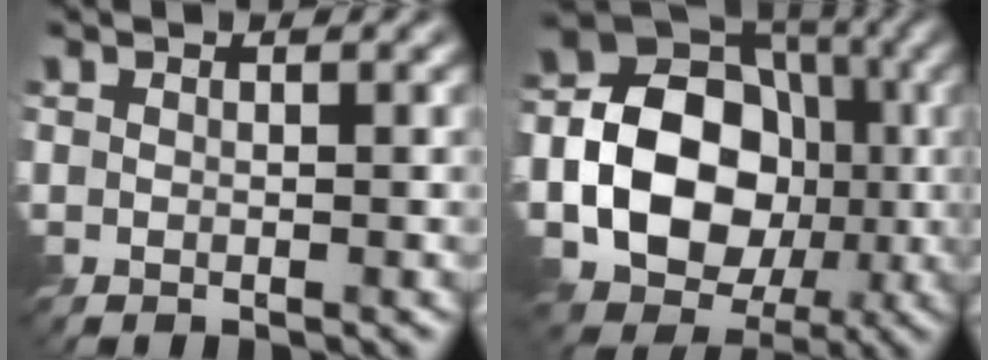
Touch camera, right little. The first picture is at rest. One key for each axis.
{"total": 14.1, "fx": -2.5, "fy": 11.2, "fz": 8.3, "tx": -0.136, "ty": -0.008, "tz": -0.053}